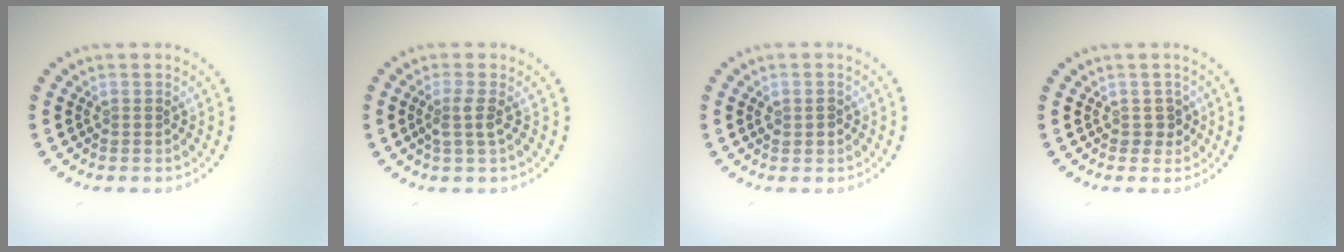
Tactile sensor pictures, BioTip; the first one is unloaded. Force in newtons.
{"total": 1.6, "press": 1.3, "slide": 1.0}
{"total": 1.3, "press": 1.2, "slide": 0.2}
{"total": 1.3, "press": 1.1, "slide": 0.7}